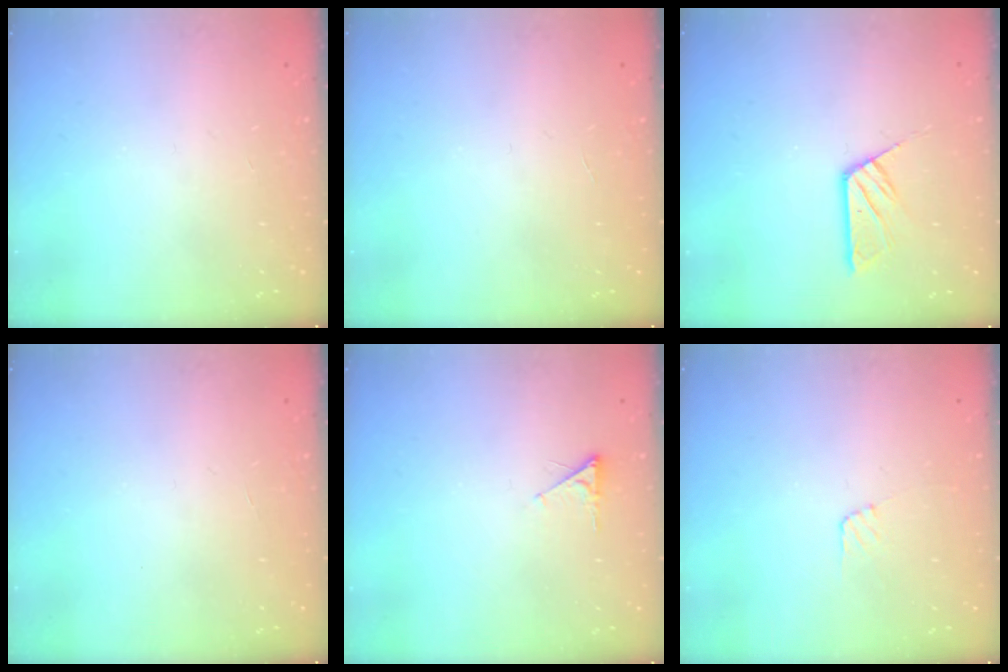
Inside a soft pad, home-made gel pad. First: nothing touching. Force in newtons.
{"total": 0.0}
{"total": 6.9, "press": 6.9, "slide": 0.3}
{"total": 0.0}
{"total": 1.8, "press": 1.7, "slide": 0.3}
{"total": 5.5, "press": 5.5, "slide": 0.4}